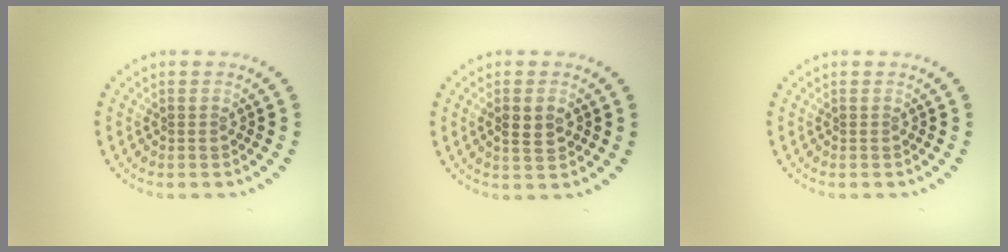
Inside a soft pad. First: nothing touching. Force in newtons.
{"total": 2.1, "press": 2.1, "slide": 0.2}
{"total": 0.0}